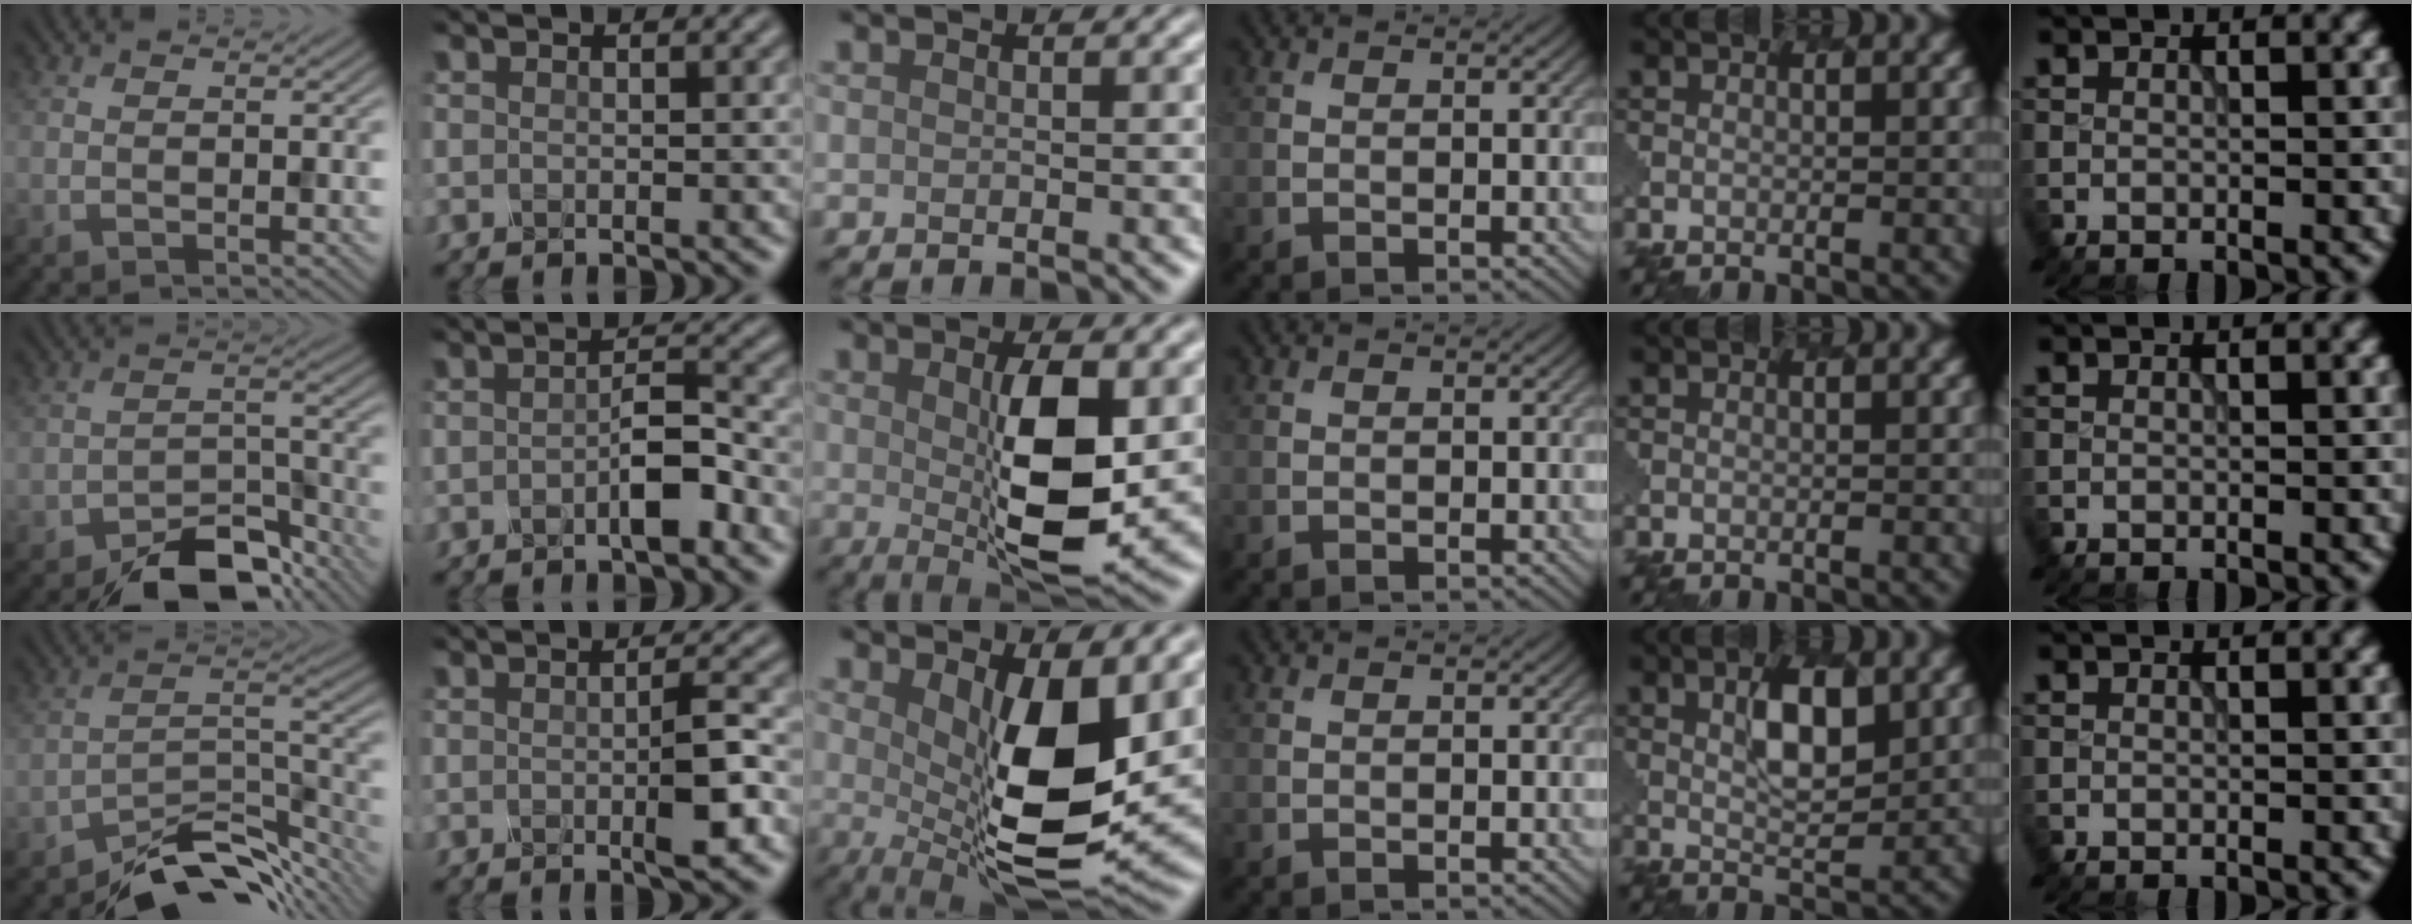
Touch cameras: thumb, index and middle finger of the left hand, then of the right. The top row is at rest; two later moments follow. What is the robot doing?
{"motion": "press", "object": "mechanical pencil"}